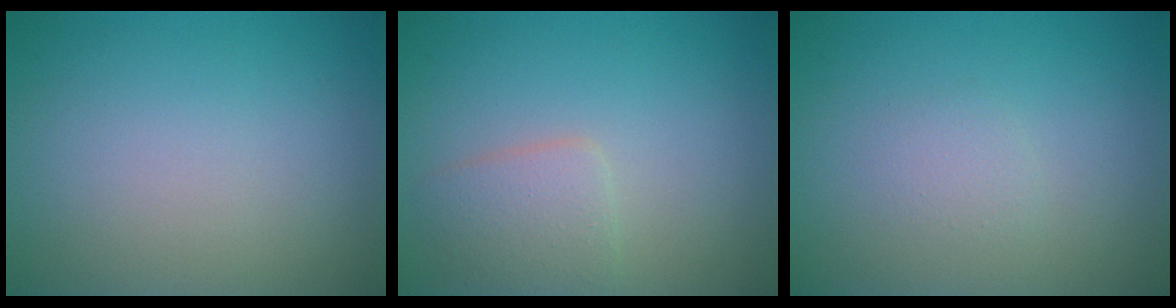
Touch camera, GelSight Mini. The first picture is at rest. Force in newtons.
{"total": 2.5, "press": 2.5, "slide": 0.1}
{"total": 1.0, "press": 1.0, "slide": 0.0}